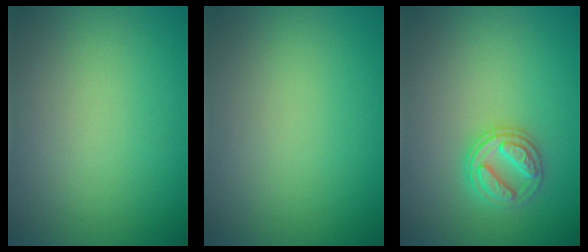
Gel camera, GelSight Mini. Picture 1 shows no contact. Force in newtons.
{"total": 0.0}
{"total": 2.6, "press": 2.5, "slide": 0.7}